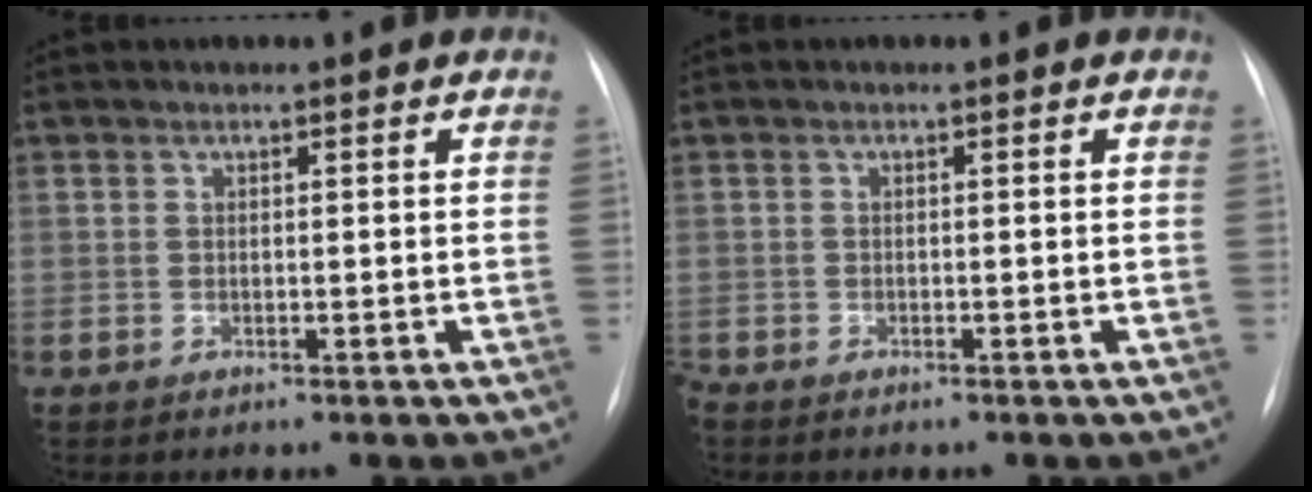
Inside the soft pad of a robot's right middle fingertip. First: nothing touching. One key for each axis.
{"total": 1.0, "fx": -0.8, "fy": 0.4, "fz": 0.4, "tx": -0.011, "ty": -0.002, "tz": -0.016}